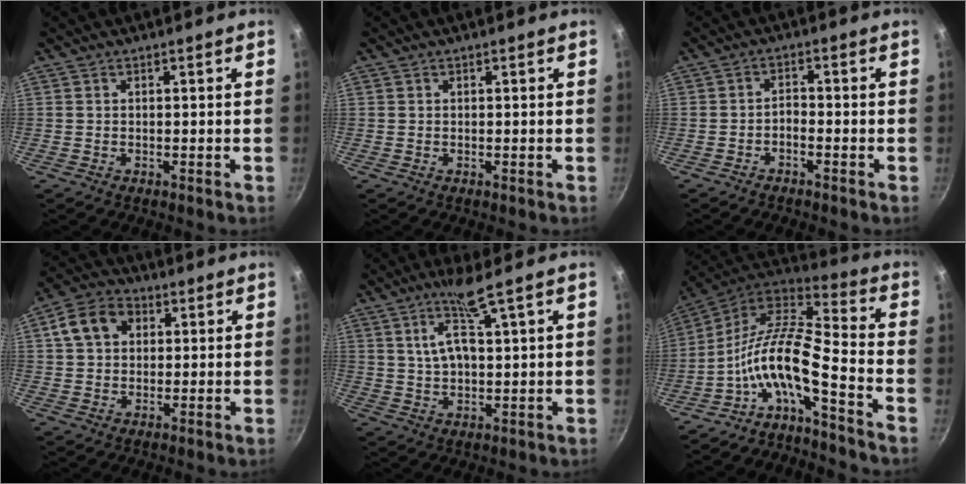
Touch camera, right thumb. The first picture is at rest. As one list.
[{"total": 0.0}, {"total": 2.0, "force": [-1.6, 0.7, 1.1], "torque": [-0.020, 0.018, -0.031]}, {"total": 8.7, "force": [2.3, 6.7, 5.0], "torque": [-0.067, 0.015, 0.026]}, {"total": 7.4, "force": [3.6, 1.3, 6.4], "torque": [-0.121, -0.009, 0.076]}, {"total": 13.8, "force": [-7.3, 2.7, 11.4], "torque": [-0.219, 0.069, -0.158]}]